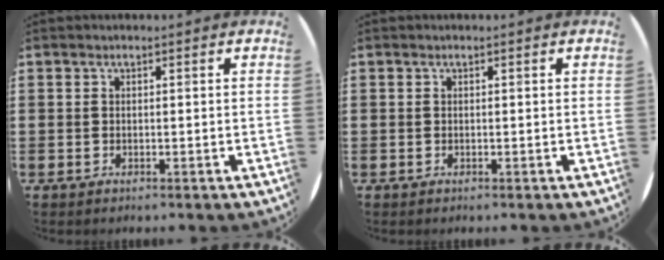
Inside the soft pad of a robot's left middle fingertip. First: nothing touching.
{"total": 0.0}